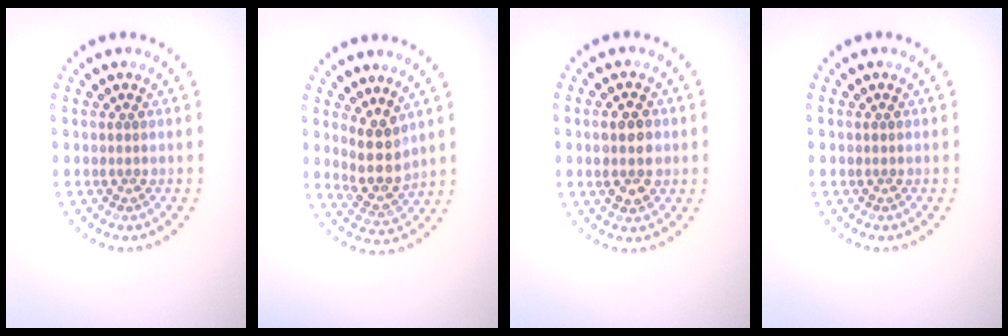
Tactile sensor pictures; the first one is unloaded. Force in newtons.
{"total": 3.5, "press": 2.8, "slide": 2.0}
{"total": 3.8, "press": 3.8, "slide": 0.1}
{"total": 0.0}